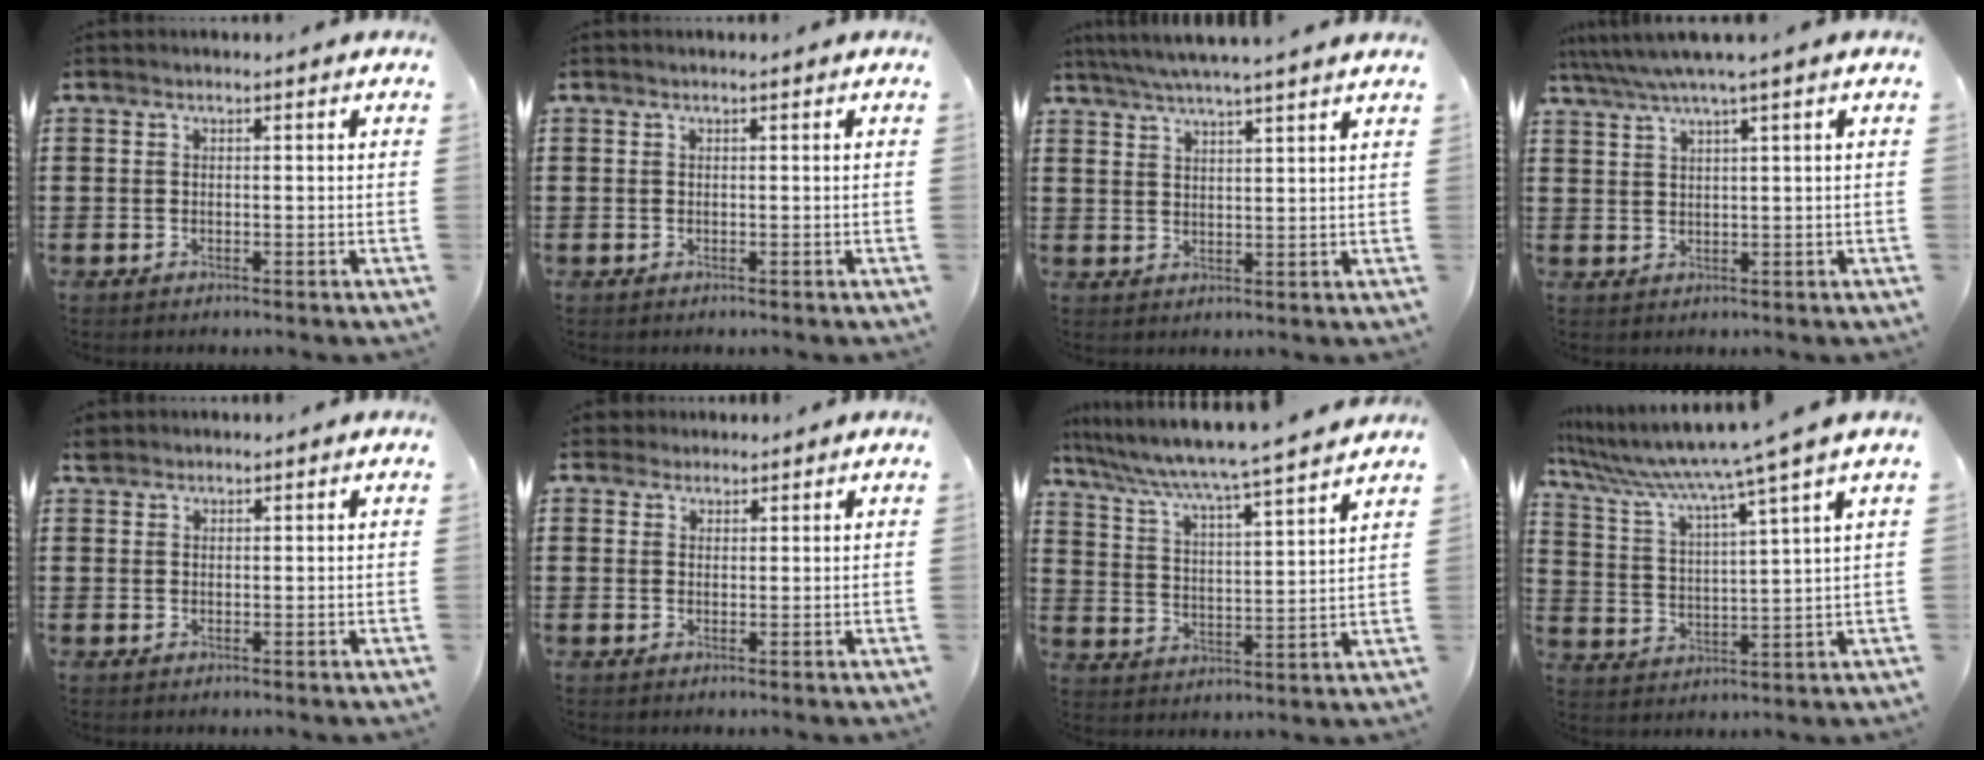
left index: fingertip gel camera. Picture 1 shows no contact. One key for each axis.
{"total": 0.0}
{"total": 4.6, "fx": 4.2, "fy": -0.6, "fz": 1.8, "tx": -0.048, "ty": -0.013, "tz": 0.075}
{"total": 3.3, "fx": 1.9, "fy": -0.4, "fz": 2.6, "tx": -0.054, "ty": -0.003, "tz": 0.032}
{"total": 1.6, "fx": 1.4, "fy": 0.7, "fz": 0.3, "tx": -0.010, "ty": 0.004, "tz": 0.028}
{"total": 2.1, "fx": 1.8, "fy": 1.1, "fz": 0.0, "tx": -0.006, "ty": 0.008, "tz": 0.035}
{"total": 4.9, "fx": 4.4, "fy": -0.7, "fz": 2.1, "tx": -0.063, "ty": -0.041, "tz": 0.063}
{"total": 7.0, "fx": 5.8, "fy": -1.3, "fz": 3.6, "tx": -0.099, "ty": -0.050, "tz": 0.089}